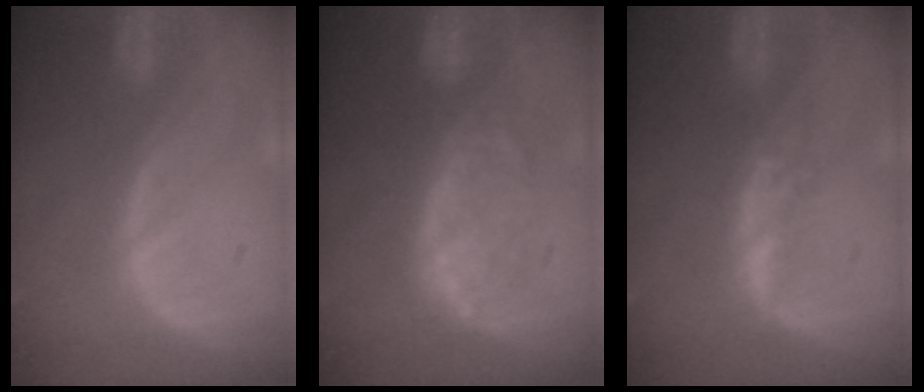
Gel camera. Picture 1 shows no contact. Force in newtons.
{"total": 7.5, "press": 7.2, "slide": 2.3}
{"total": 1.6, "press": 1.5, "slide": 0.5}